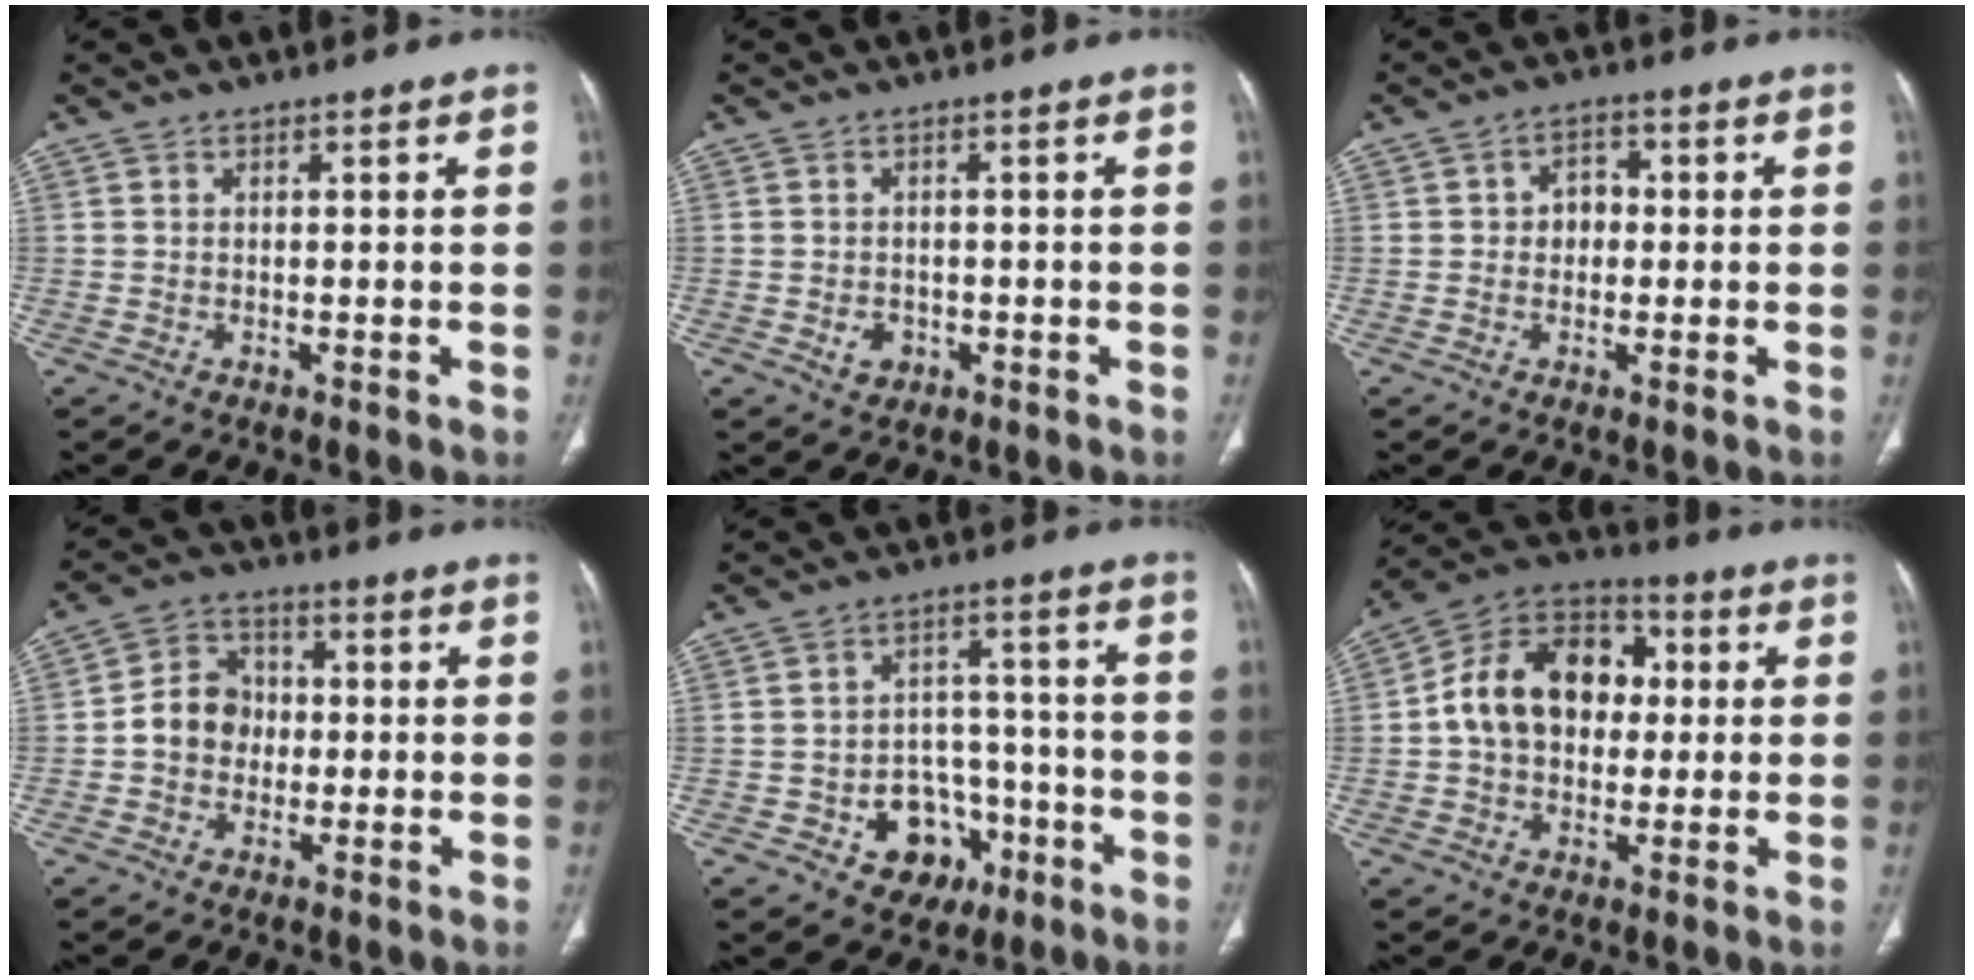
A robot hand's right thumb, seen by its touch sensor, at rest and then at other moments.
{"total": 2.6, "force": [-0.8, 2.2, 1.2], "torque": [-0.010, 0.003, -0.004]}
{"total": 4.0, "force": [0.1, 3.3, 2.3], "torque": [-0.013, 0.011, -0.005]}
{"total": 8.0, "force": [-0.7, 6.9, 3.9], "torque": [-0.043, 0.025, -0.025]}
{"total": 10.7, "force": [-4.6, 8.4, 4.7], "torque": [-0.022, 0.044, -0.058]}
{"total": 16.5, "force": [1.2, 12.2, 11.0], "torque": [-0.151, 0.032, 0.011]}